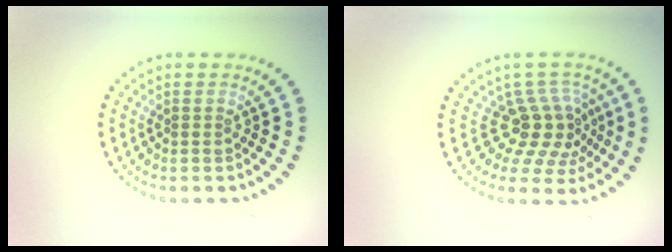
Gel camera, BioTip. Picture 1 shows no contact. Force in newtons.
{"total": 4.0, "press": 2.8, "slide": 2.9}